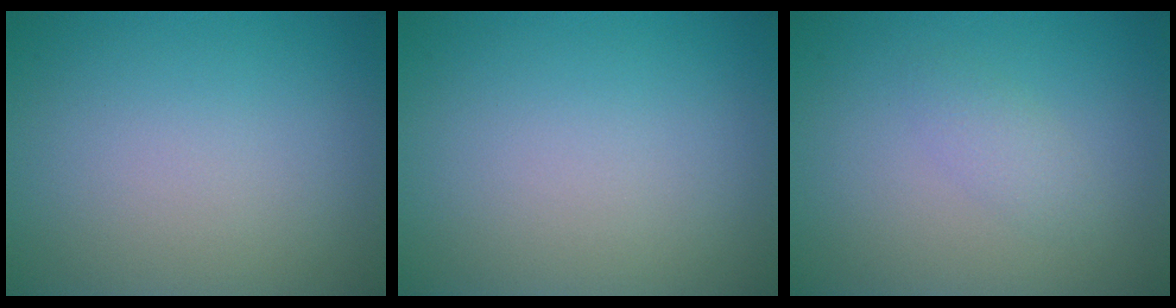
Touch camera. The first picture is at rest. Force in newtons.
{"total": 0.0}
{"total": 1.4, "press": 1.4, "slide": 0.1}